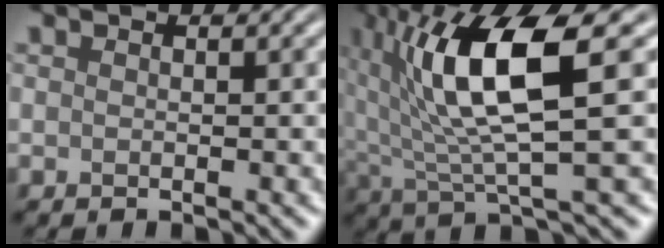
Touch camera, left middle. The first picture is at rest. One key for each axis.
{"total": 8.7, "fx": 2.2, "fy": 2.2, "fz": 8.2, "tx": -0.154, "ty": -0.004, "tz": 0.049}